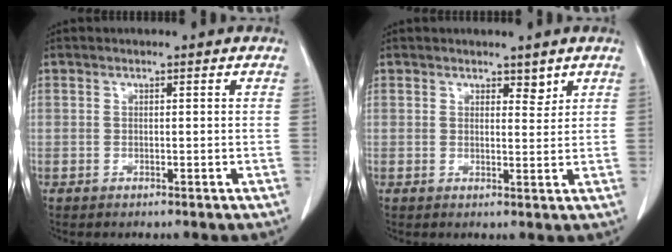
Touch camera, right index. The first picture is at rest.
{"total": 1.9, "force": [1.5, 1.0, 0.8], "torque": [-0.005, -0.007, 0.020]}